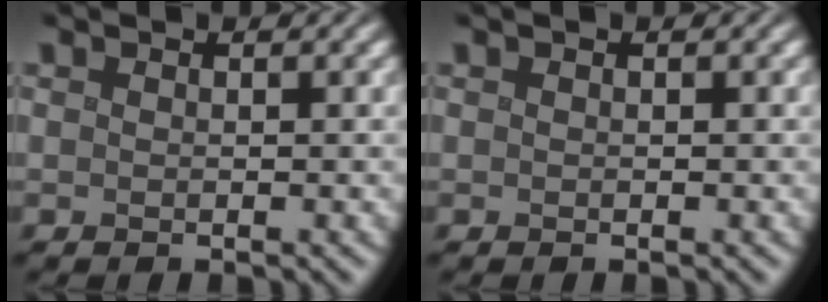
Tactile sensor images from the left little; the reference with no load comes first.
{"total": 0.0}